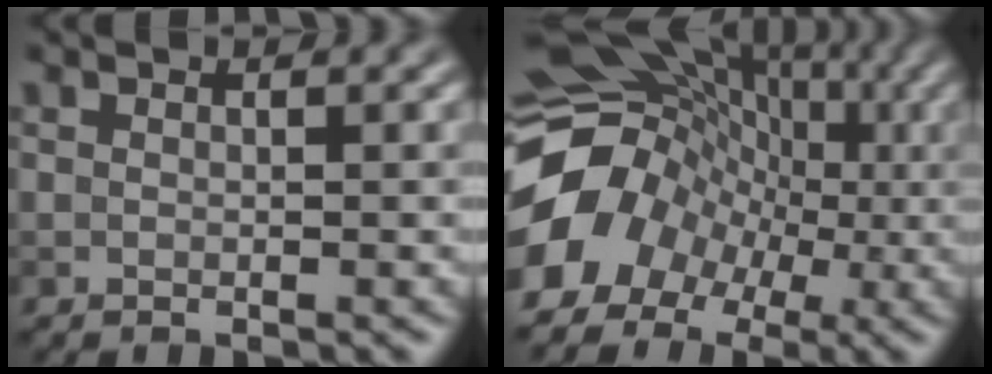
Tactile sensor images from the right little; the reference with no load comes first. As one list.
[{"total": 11.6, "force": [-2.9, 9.7, 5.6], "torque": [-0.108, -0.003, -0.051]}]